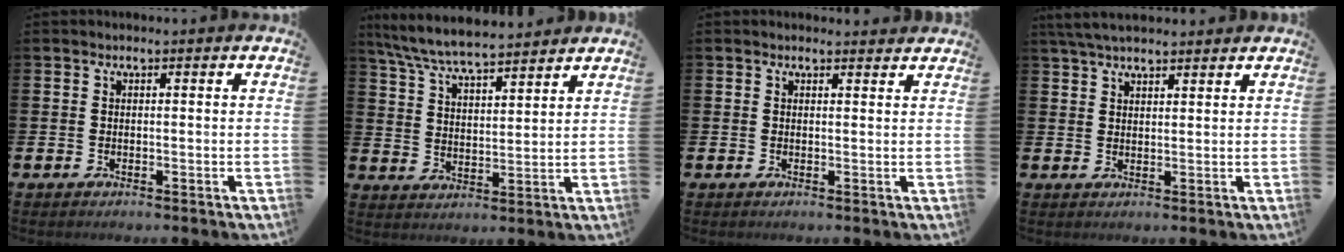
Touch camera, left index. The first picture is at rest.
{"total": 6.9, "force": [6.6, 0.5, 1.9], "torque": [-0.064, -0.035, 0.119]}
{"total": 0.8, "force": [0.8, 0.2, 0.0], "torque": [0.007, -0.002, 0.013]}
{"total": 4.4, "force": [3.9, 1.1, 1.6], "torque": [-0.039, -0.007, 0.073]}